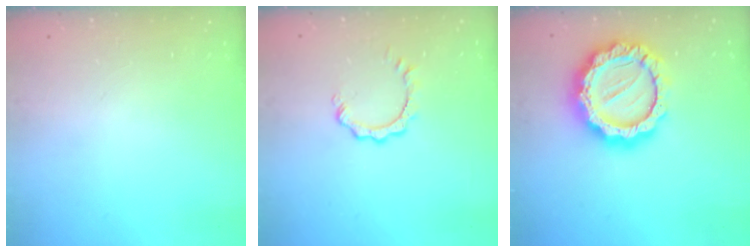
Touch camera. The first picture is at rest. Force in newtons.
{"total": 2.9, "press": 2.8, "slide": 0.3}
{"total": 18.3, "press": 18.2, "slide": 1.5}